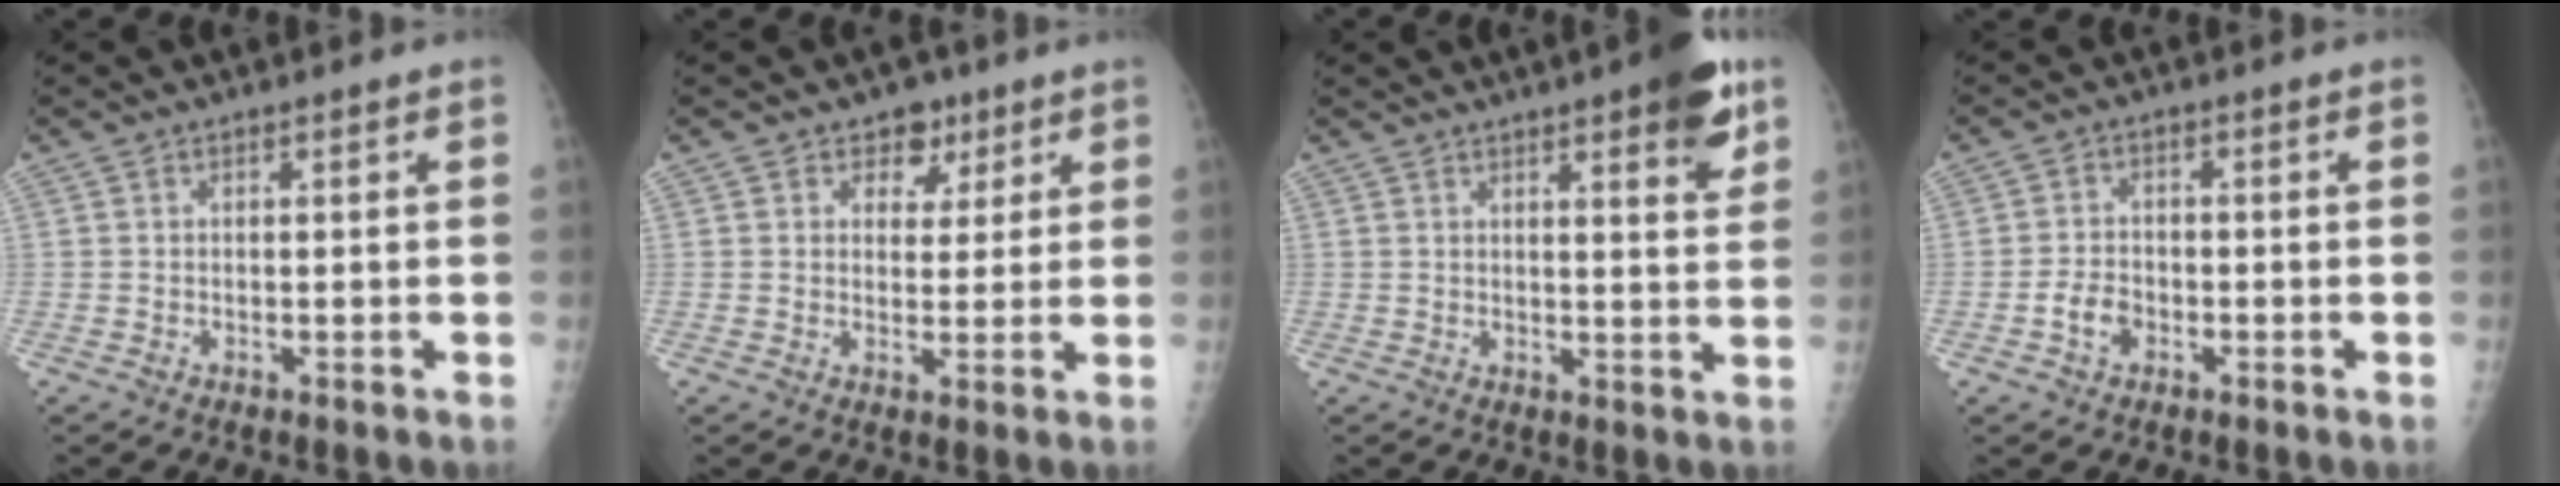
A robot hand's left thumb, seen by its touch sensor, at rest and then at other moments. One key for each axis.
{"total": 5.0, "fx": 2.8, "fy": 3.8, "fz": 1.7, "tx": 0.008, "ty": -0.011, "tz": 0.040}
{"total": 8.9, "fx": 5.0, "fy": 2.1, "fz": 7.0, "tx": -0.075, "ty": -0.021, "tz": 0.060}
{"total": 3.9, "fx": -1.6, "fy": 2.8, "fz": 2.2, "tx": -0.032, "ty": 0.013, "tz": -0.031}